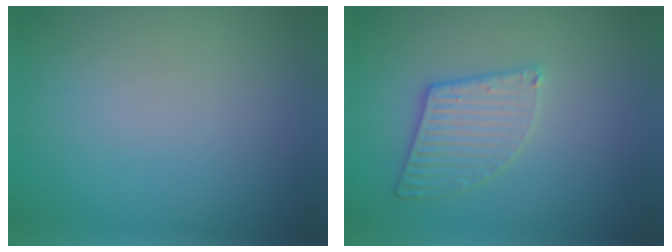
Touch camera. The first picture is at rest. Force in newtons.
{"total": 3.2, "press": 3.0, "slide": 0.9}